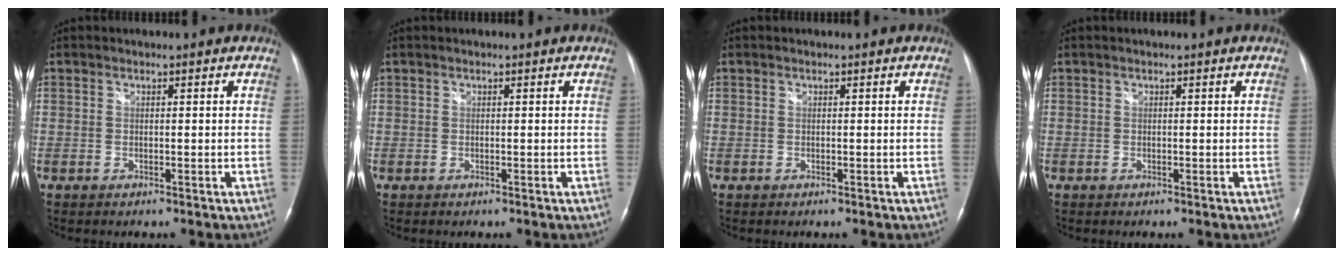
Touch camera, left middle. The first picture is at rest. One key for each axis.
{"total": 0.0}
{"total": 0.0}
{"total": 0.0}